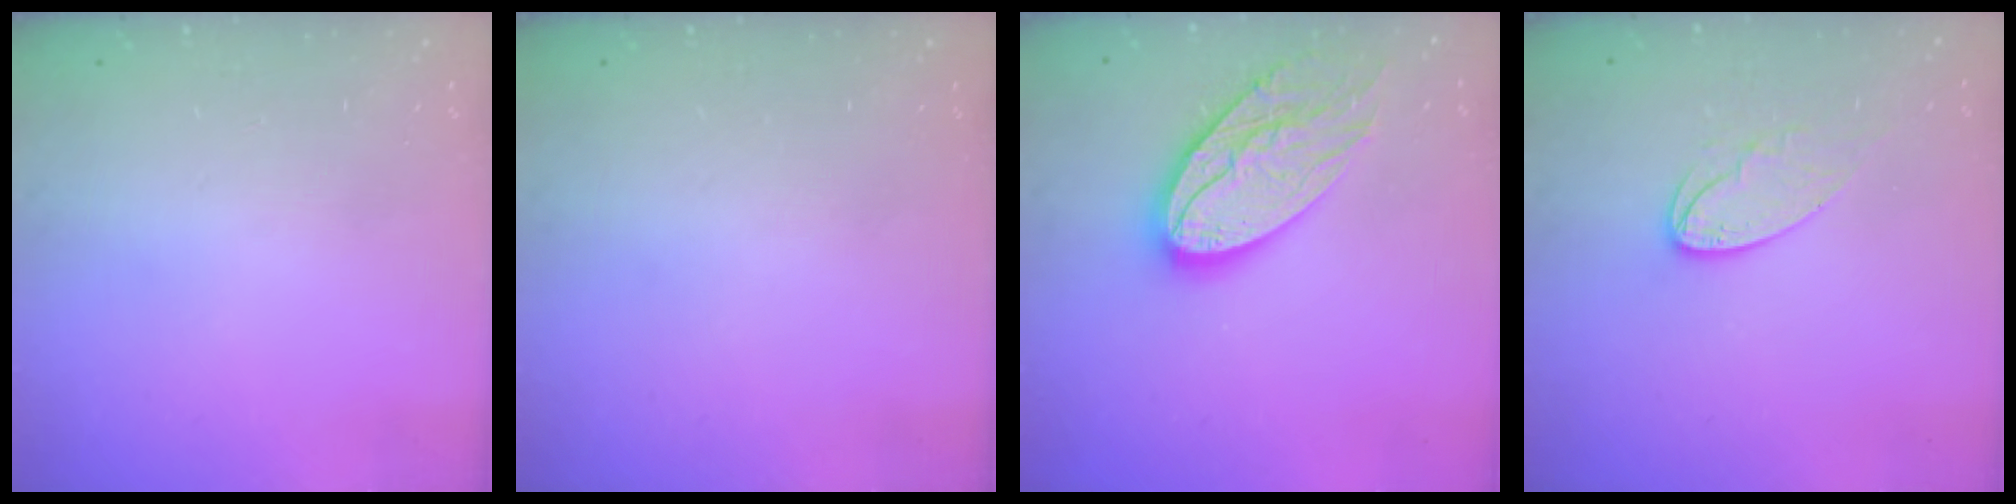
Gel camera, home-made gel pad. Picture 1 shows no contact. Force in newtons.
{"total": 0.0}
{"total": 17.3, "press": 17.3, "slide": 1.4}
{"total": 8.7, "press": 8.7, "slide": 0.7}